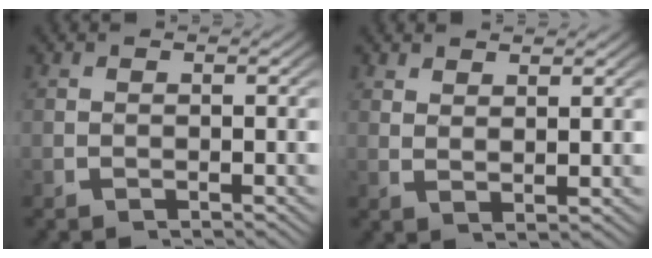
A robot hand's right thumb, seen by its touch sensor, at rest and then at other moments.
{"total": 1.9, "force": [1.8, 0.0, 0.7], "torque": [-0.015, -0.002, 0.041]}